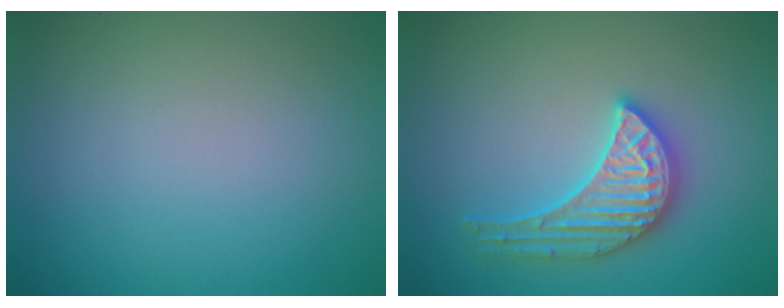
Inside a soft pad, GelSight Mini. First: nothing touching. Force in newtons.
{"total": 3.8, "press": 3.8, "slide": 0.4}